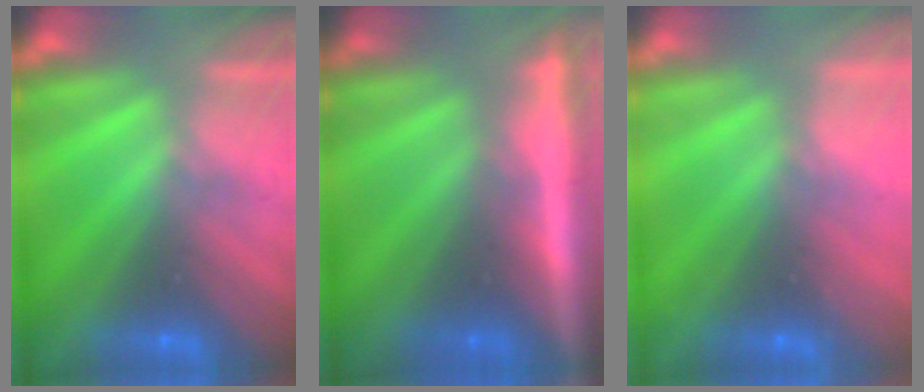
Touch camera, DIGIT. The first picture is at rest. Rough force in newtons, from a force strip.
{"total": 5.8}
{"total": 2.3}